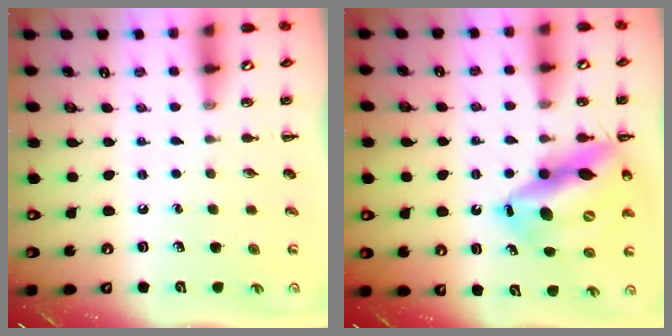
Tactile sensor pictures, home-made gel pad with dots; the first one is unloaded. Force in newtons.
{"total": 17.5, "press": 16.7, "slide": 5.3}